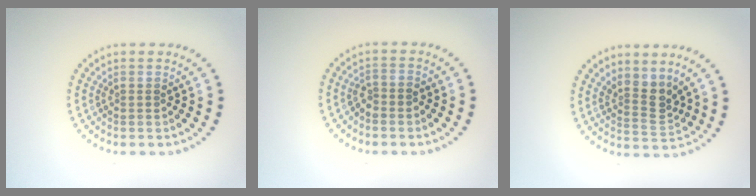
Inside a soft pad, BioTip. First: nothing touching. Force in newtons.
{"total": 1.4, "press": 1.1, "slide": 0.8}
{"total": 2.7, "press": 2.0, "slide": 1.8}